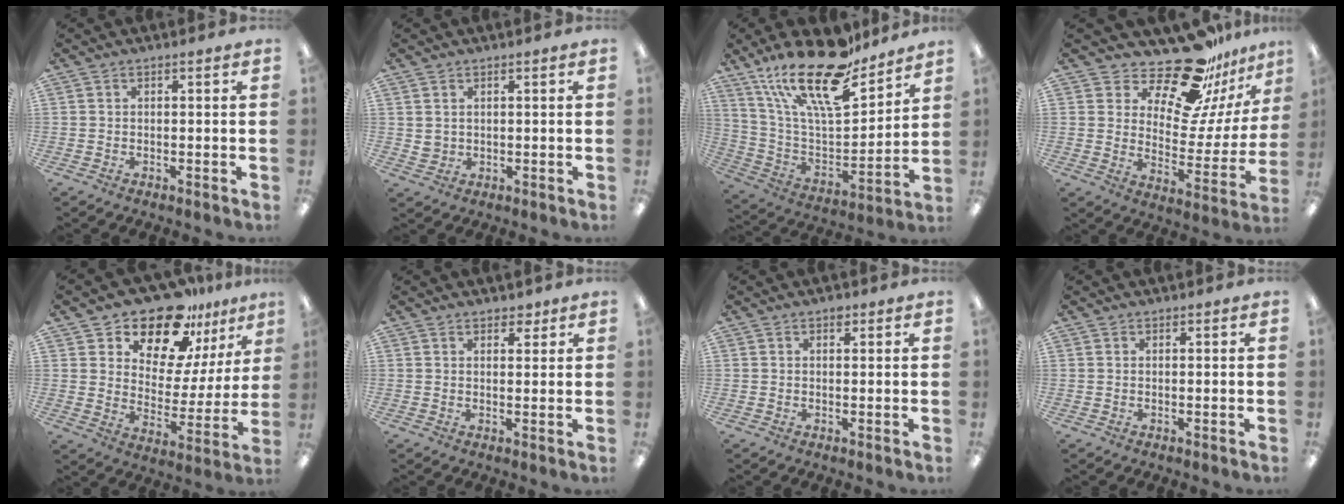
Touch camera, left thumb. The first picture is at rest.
{"total": 2.4, "force": [1.1, 2.1, 0.1], "torque": [0.001, -0.002, 0.020]}
{"total": 23.2, "force": [17.0, 7.7, 13.8], "torque": [-0.255, -0.109, 0.294]}
{"total": 19.9, "force": [16.3, 7.1, 9.0], "torque": [-0.143, -0.121, 0.279]}
{"total": 17.0, "force": [14.2, 6.9, 6.1], "torque": [-0.107, -0.115, 0.252]}
{"total": 2.4, "force": [1.9, 1.4, 0.6], "torque": [0.003, -0.004, 0.033]}
{"total": 1.0, "force": [0.7, 0.6, 0.4], "torque": [-0.002, -0.003, 0.011]}
{"total": 0.0}